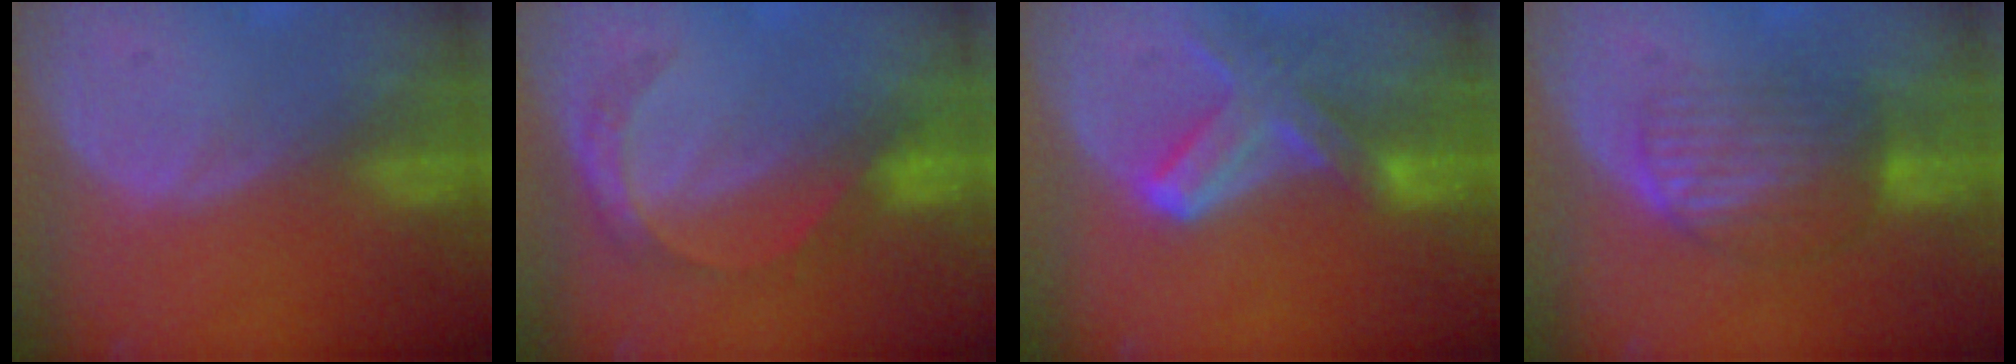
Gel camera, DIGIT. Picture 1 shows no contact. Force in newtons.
{"total": 4.5, "press": 4.5, "slide": 0.2}
{"total": 6.7, "press": 6.6, "slide": 1.3}
{"total": 6.8, "press": 6.5, "slide": 1.9}